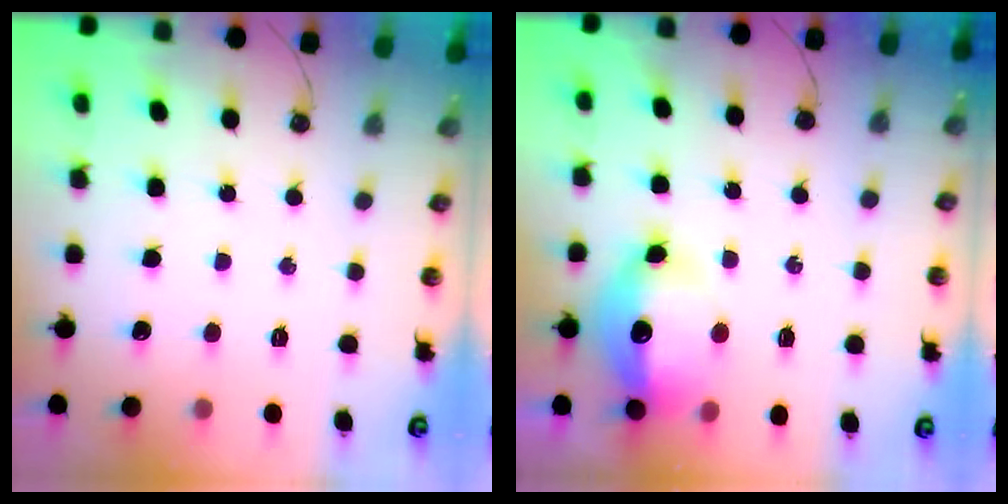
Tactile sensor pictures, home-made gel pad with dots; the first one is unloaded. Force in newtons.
{"total": 13.4, "press": 13.3, "slide": 1.5}